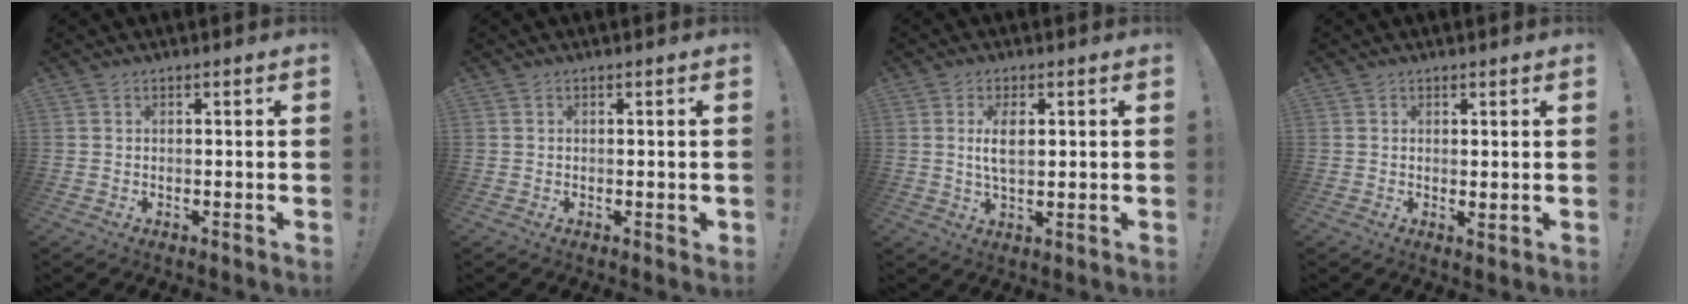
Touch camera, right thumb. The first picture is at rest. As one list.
[{"total": 0.8, "force": [0.2, 0.4, 0.6], "torque": [-0.007, 0.001, 0.004]}, {"total": 5.7, "force": [1.1, 2.4, 5.1], "torque": [-0.094, -0.009, 0.010]}, {"total": 1.5, "force": [1.0, 0.3, 1.0], "torque": [-0.007, -0.008, 0.017]}]